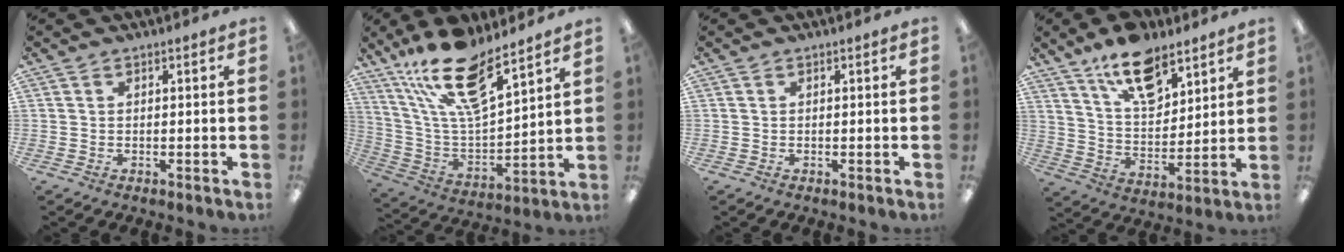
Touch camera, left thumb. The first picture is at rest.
{"total": 18.7, "force": [13.9, 5.8, 11.1], "torque": [-0.217, -0.079, 0.243]}
{"total": 0.0}
{"total": 14.2, "force": [9.9, 6.9, 7.5], "torque": [-0.117, -0.050, 0.176]}